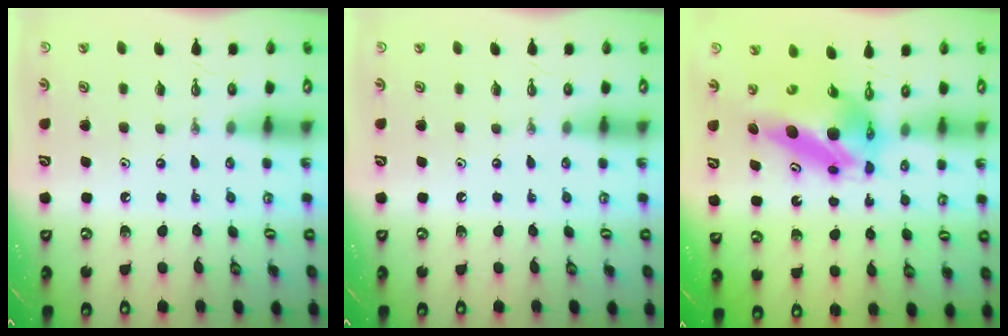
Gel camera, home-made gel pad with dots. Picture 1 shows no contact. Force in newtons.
{"total": 0.0}
{"total": 12.0, "press": 11.9, "slide": 1.0}